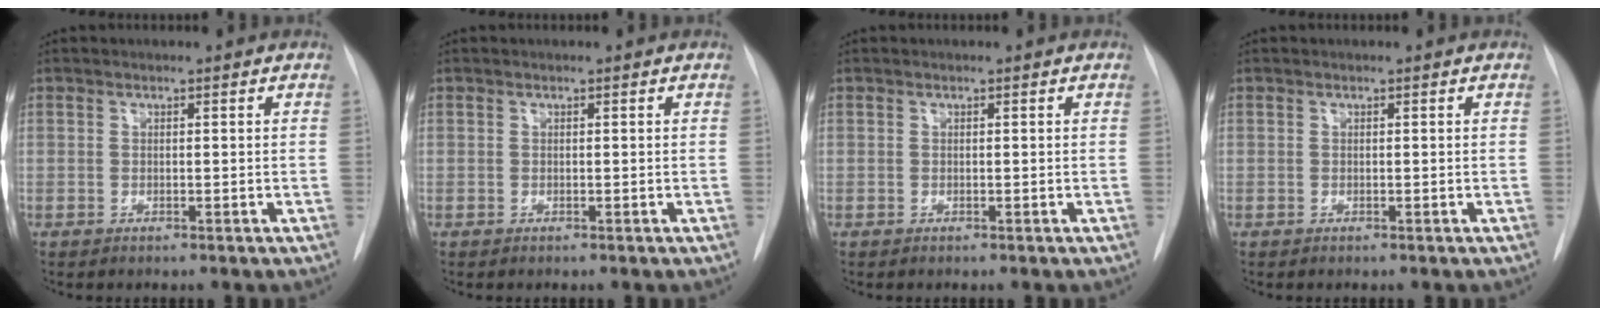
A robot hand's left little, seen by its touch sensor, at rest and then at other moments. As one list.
[{"total": 0.0}, {"total": 0.0}, {"total": 0.0}]